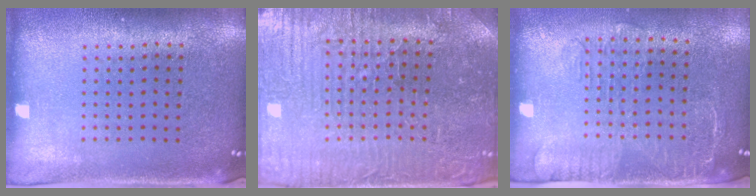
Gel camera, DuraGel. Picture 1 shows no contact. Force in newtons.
{"total": 3.9, "press": 3.9, "slide": 0.6}
{"total": 1.8, "press": 1.5, "slide": 0.9}